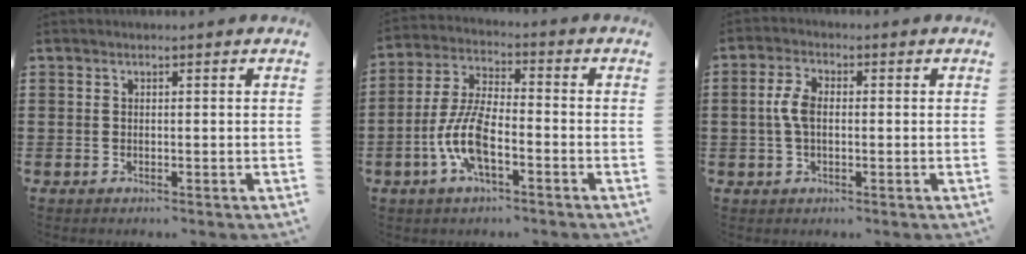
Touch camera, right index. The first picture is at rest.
{"total": 8.5, "force": [-3.2, 3.1, 7.3], "torque": [-0.171, -0.009, -0.065]}
{"total": 4.5, "force": [0.1, 2.4, 3.8], "torque": [-0.099, 0.000, -0.007]}